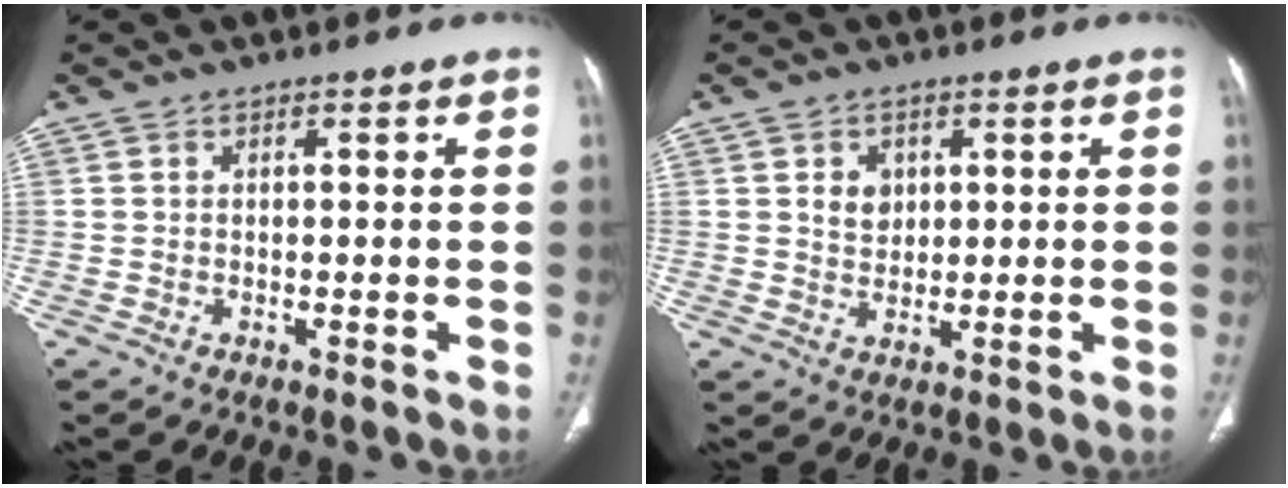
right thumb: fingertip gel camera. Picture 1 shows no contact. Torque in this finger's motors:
{"motor_torque": [0.01, 0.02, 0.20, 0.36, 0.02]}